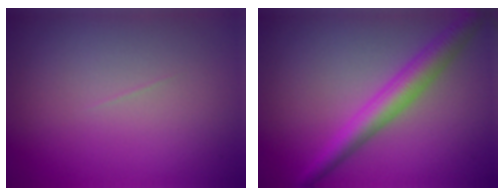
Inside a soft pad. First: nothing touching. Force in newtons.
{"total": 4.2, "press": 4.2, "slide": 0.1}